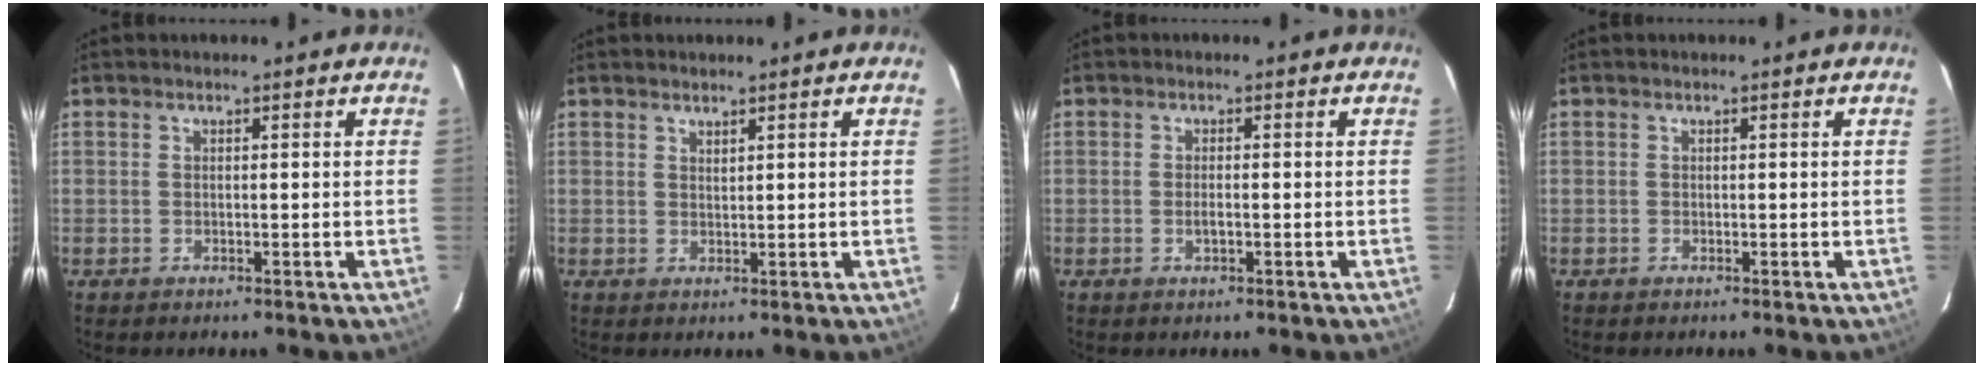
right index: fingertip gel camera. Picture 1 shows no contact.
{"total": 1.0, "force": [0.9, 0.1, 0.2], "torque": [-0.004, 0.000, 0.018]}
{"total": 1.4, "force": [-0.5, 0.5, 1.3], "torque": [-0.025, -0.002, -0.009]}
{"total": 0.0}